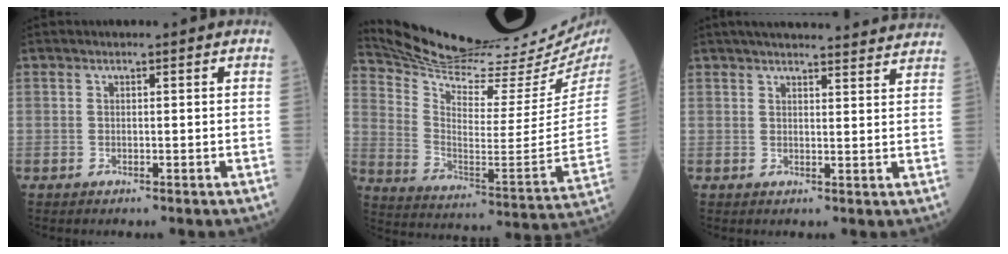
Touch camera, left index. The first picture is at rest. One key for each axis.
{"total": 28.3, "fx": 25.7, "fy": 0.5, "fz": 11.8, "tx": -0.201, "ty": -0.103, "tz": 0.366}
{"total": 21.0, "fx": 19.7, "fy": 1.7, "fz": 7.1, "tx": -0.092, "ty": 0.013, "tz": 0.245}